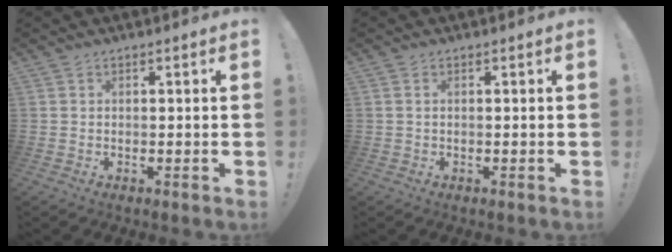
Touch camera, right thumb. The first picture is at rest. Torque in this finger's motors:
{"motor_torque": [2.02, 2.02, 0.72, 0.34, 1.05]}